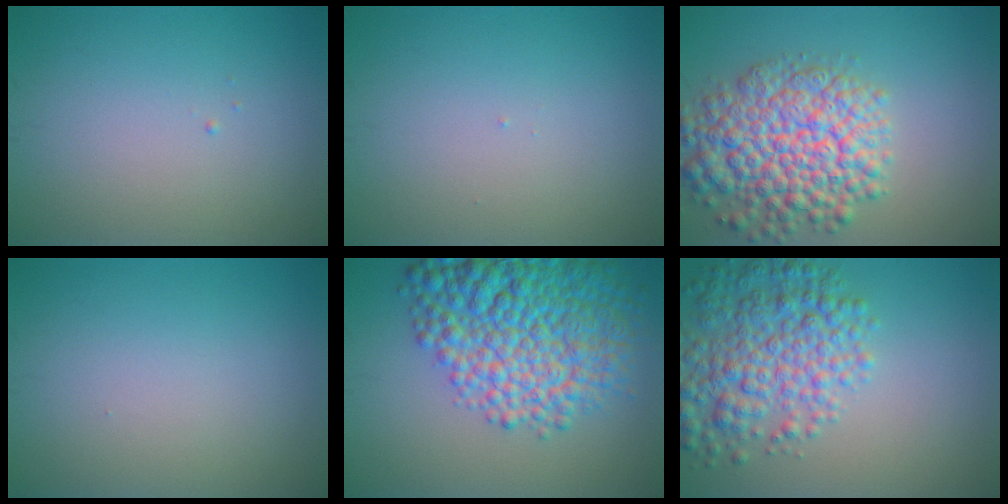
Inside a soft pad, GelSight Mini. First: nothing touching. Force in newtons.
{"total": 0.0}
{"total": 8.9, "press": 8.9, "slide": 0.4}
{"total": 0.0}
{"total": 11.3, "press": 11.2, "slide": 0.4}
{"total": 6.6, "press": 6.6, "slide": 0.2}